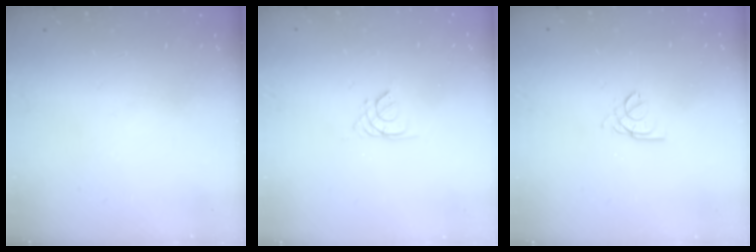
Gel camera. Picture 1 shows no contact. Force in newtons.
{"total": 2.6, "press": 2.6, "slide": 0.3}
{"total": 2.6, "press": 2.5, "slide": 0.5}